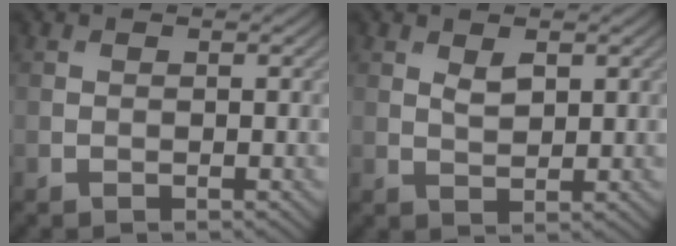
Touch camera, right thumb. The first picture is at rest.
{"total": 2.0, "force": [1.0, 0.9, 1.5], "torque": [-0.030, -0.004, 0.023]}